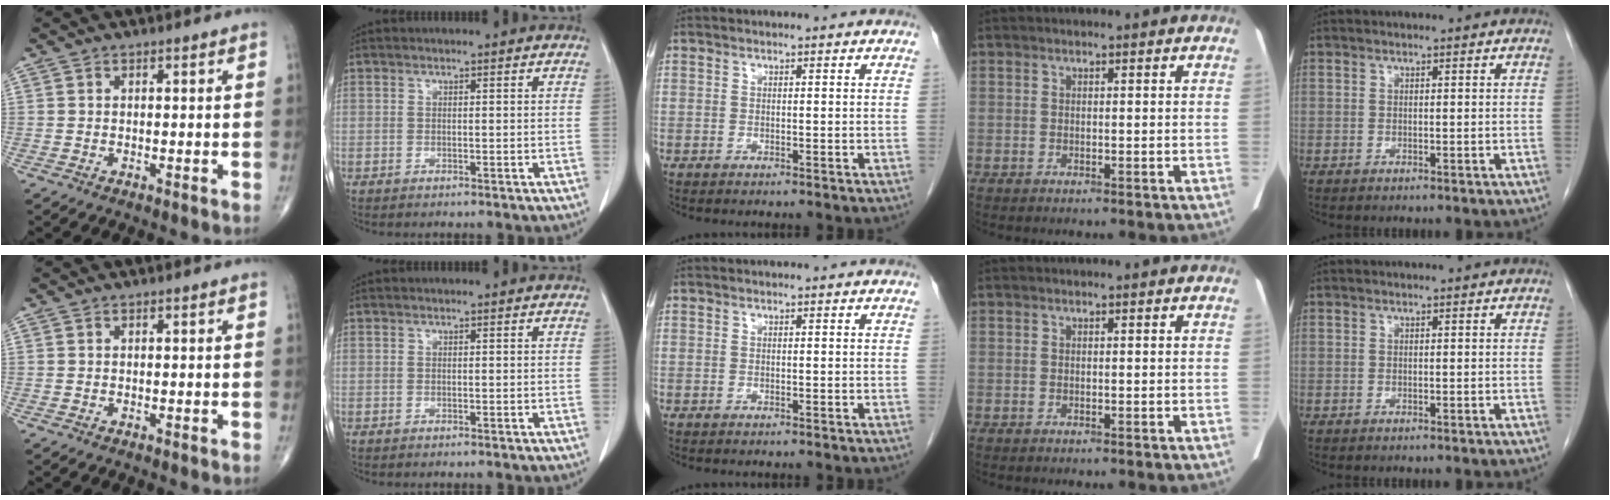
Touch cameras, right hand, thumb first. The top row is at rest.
{}